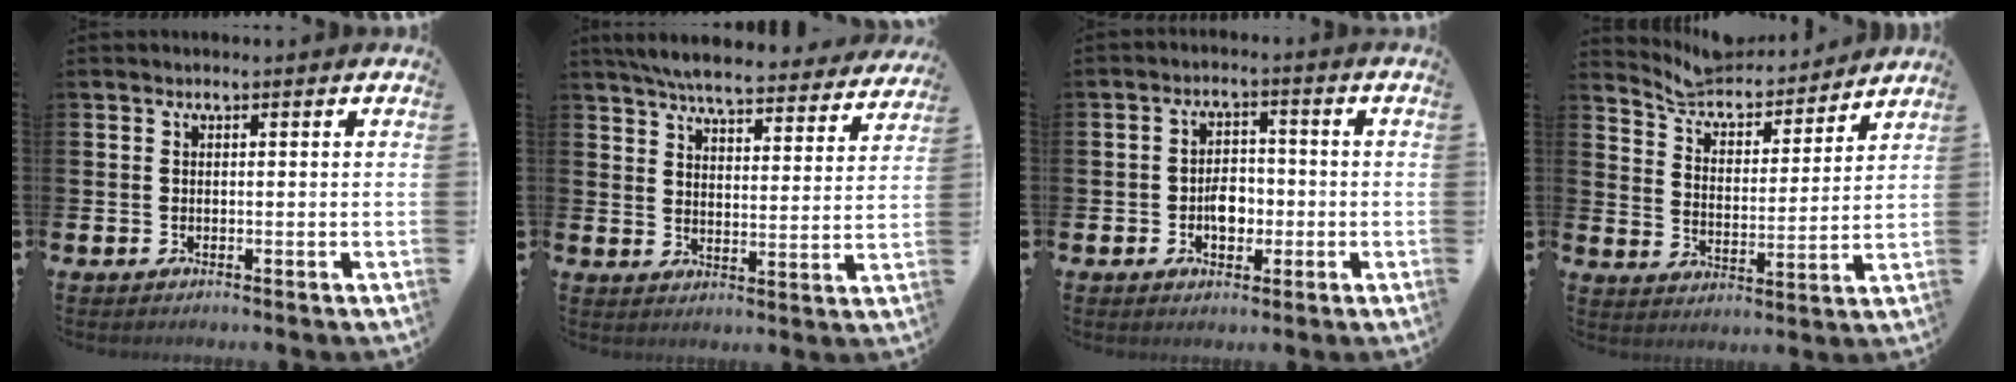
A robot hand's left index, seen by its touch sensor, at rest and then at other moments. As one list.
[{"total": 6.7, "force": [6.4, 0.6, 2.0], "torque": [-0.050, -0.043, 0.110]}, {"total": 3.9, "force": [-1.0, 2.6, 2.7], "torque": [-0.045, 0.003, -0.021]}, {"total": 7.1, "force": [6.8, 1.8, 1.1], "torque": [-0.055, -0.060, 0.116]}]